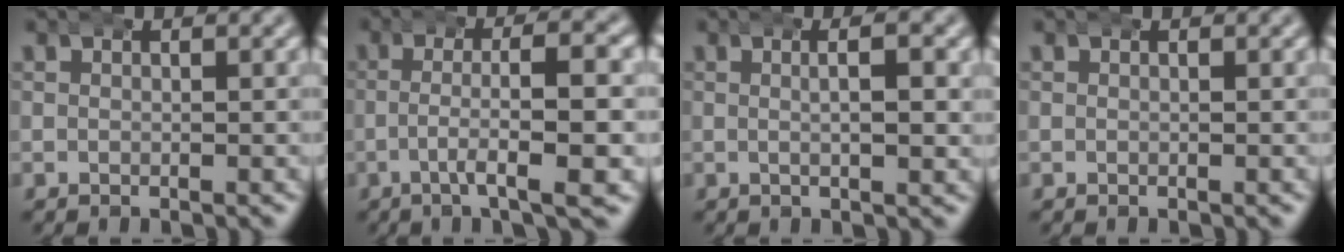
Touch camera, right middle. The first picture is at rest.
{"total": 4.5, "force": [-1.0, 0.3, 4.4], "torque": [-0.074, 0.001, -0.021]}
{"total": 3.3, "force": [0.7, 0.7, 3.1], "torque": [-0.043, 0.013, 0.005]}
{"total": 0.0}